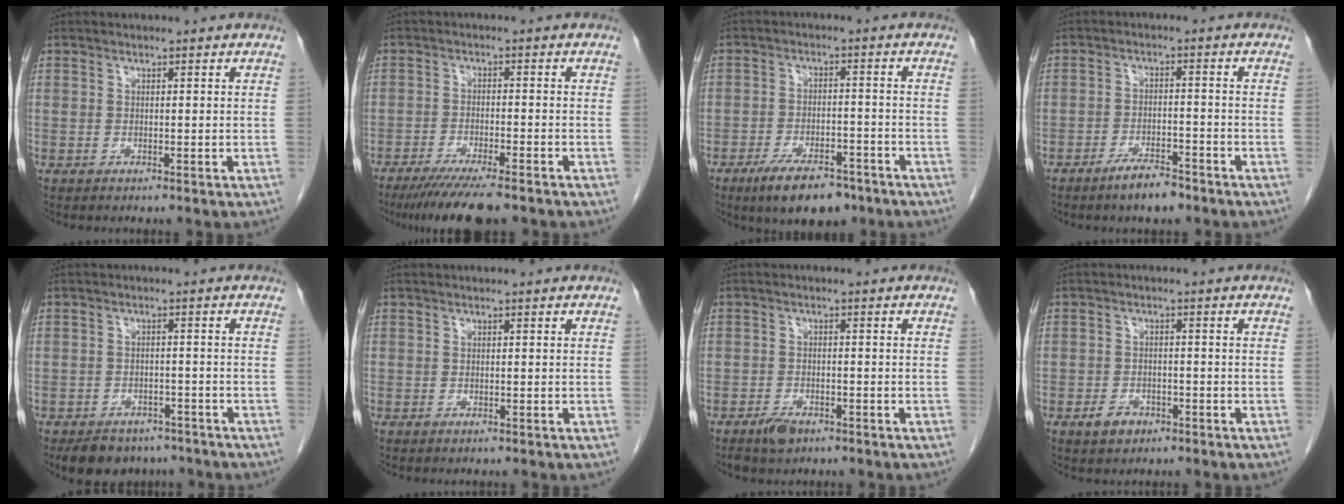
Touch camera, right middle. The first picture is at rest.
{"total": 9.4, "force": [-7.5, 0.8, 5.6], "torque": [-0.086, -0.022, -0.118]}
{"total": 9.2, "force": [-6.6, 3.3, 5.5], "torque": [-0.092, -0.007, -0.105]}
{"total": 4.7, "force": [-3.7, 1.1, 2.7], "torque": [-0.054, -0.002, -0.064]}
{"total": 7.2, "force": [-5.9, 3.8, 1.8], "torque": [-0.020, 0.001, -0.082]}
{"total": 0.0}
{"total": 3.2, "force": [-2.3, 1.6, 1.6], "torque": [-0.033, -0.001, -0.034]}
{"total": 2.9, "force": [-1.8, 1.9, 1.3], "torque": [-0.026, 0.002, -0.023]}